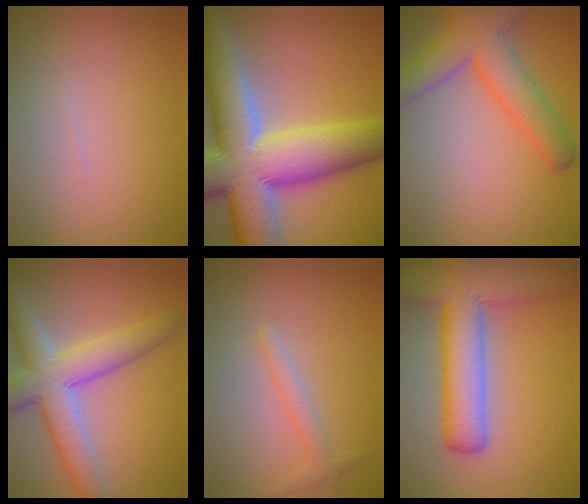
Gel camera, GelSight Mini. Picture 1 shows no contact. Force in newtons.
{"total": 14.6, "press": 14.6, "slide": 1.0}
{"total": 6.2, "press": 6.1, "slide": 0.4}
{"total": 6.9, "press": 6.9, "slide": 0.4}
{"total": 1.4, "press": 1.4, "slide": 0.1}
{"total": 8.8, "press": 8.8, "slide": 0.5}